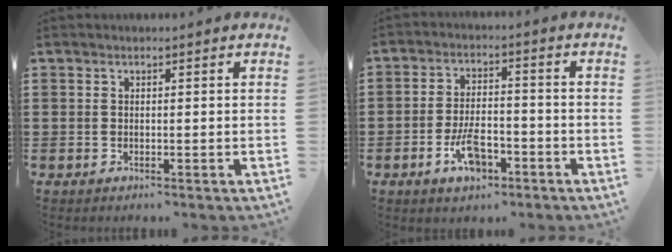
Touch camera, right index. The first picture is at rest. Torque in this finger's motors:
{"motor_torque": [1.04, 1.08, 0.16, 0.08]}